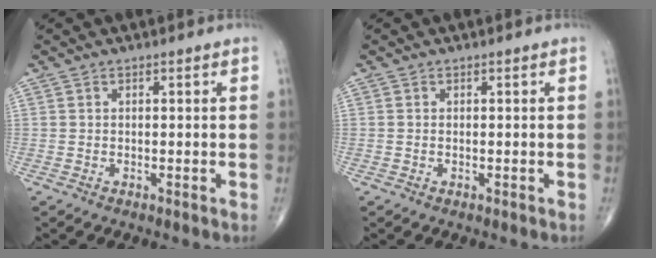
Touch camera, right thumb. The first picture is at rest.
{"total": 0.0}